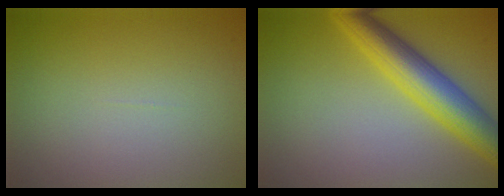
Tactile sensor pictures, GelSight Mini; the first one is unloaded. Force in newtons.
{"total": 6.4, "press": 6.4, "slide": 0.2}